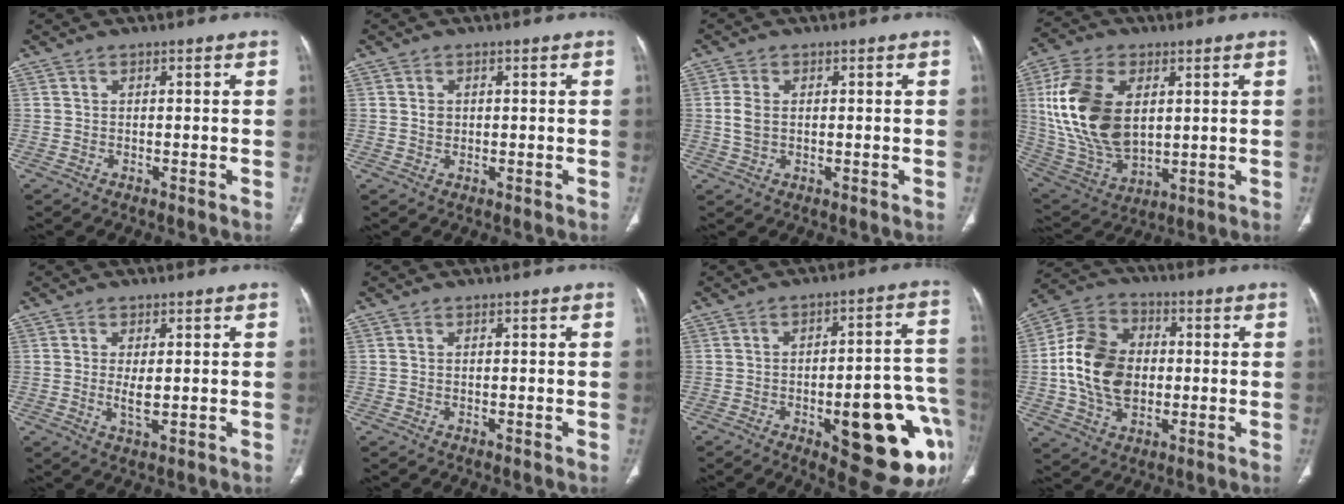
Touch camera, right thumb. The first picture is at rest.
{"total": 1.5, "force": [0.2, 1.2, 0.8], "torque": [-0.012, 0.001, 0.006]}
{"total": 3.4, "force": [0.2, 2.3, 2.6], "torque": [-0.062, 0.003, 0.004]}
{"total": 20.3, "force": [3.7, 12.5, 15.6], "torque": [-0.307, -0.016, 0.083]}
{"total": 3.3, "force": [0.1, 1.3, 3.1], "torque": [-0.059, -0.010, 0.005]}
{"total": 0.0}
{"total": 21.2, "force": [-7.5, 7.1, 18.5], "torque": [-0.177, 0.028, -0.080]}
{"total": 15.7, "force": [-0.5, 11.5, 10.7], "torque": [-0.184, 0.021, -0.008]}